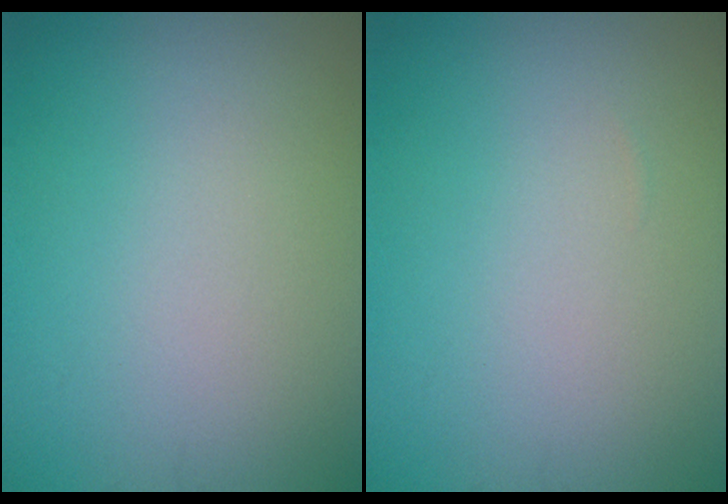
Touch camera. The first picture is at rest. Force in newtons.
{"total": 0.0}